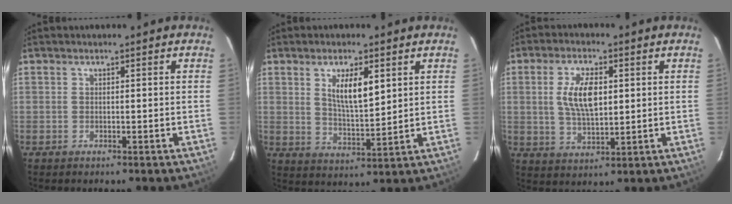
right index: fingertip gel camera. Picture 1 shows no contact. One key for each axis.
{"total": 7.8, "fx": 3.0, "fy": 2.6, "fz": 6.7, "tx": -0.117, "ty": -0.003, "tz": 0.060}
{"total": 8.4, "fx": 1.5, "fy": 3.8, "fz": 7.4, "tx": -0.141, "ty": 0.005, "tz": 0.031}